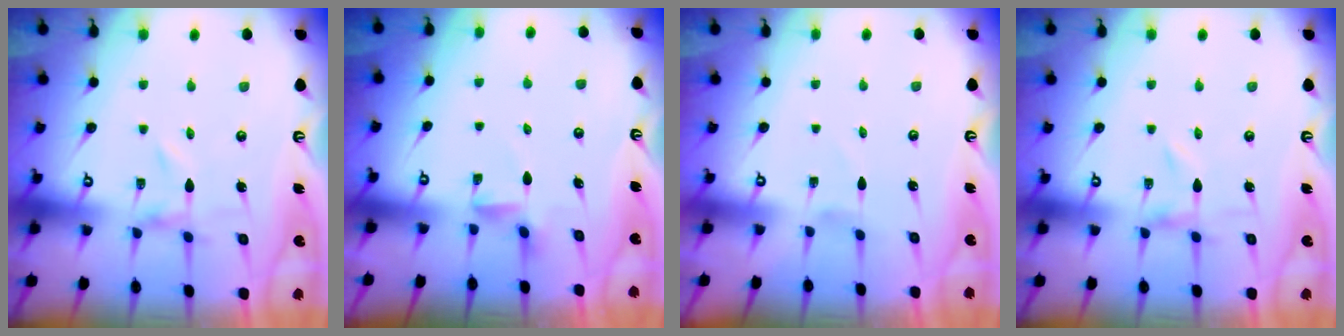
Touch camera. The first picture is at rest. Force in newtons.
{"total": 2.5, "press": 2.4, "slide": 0.6}
{"total": 1.2, "press": 1.2, "slide": 0.1}
{"total": 0.0}